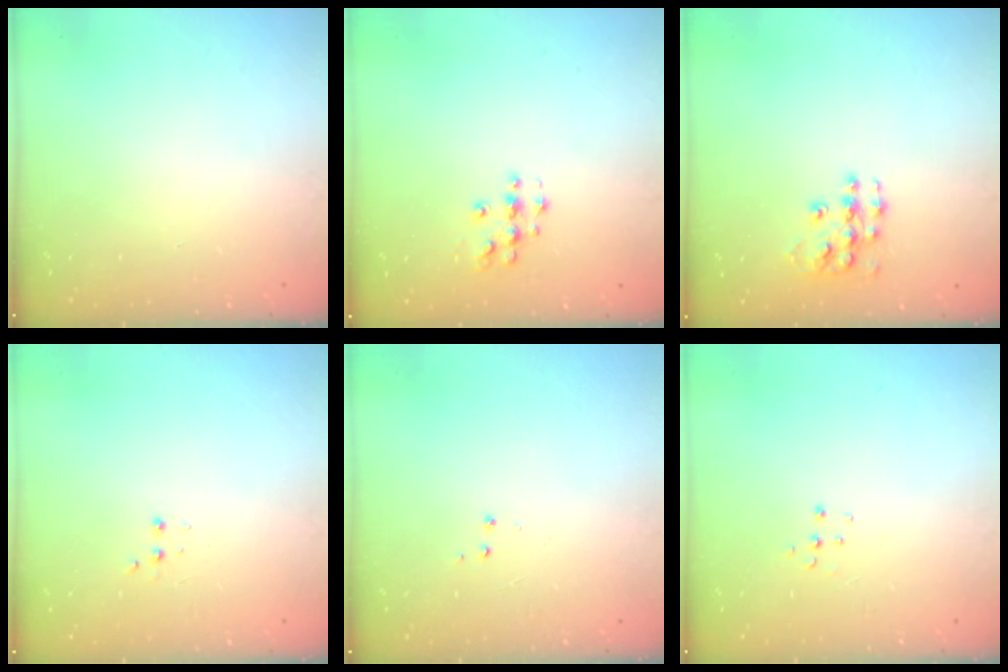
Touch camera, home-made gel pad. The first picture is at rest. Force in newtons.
{"total": 5.2, "press": 5.1, "slide": 0.5}
{"total": 10.0, "press": 10.0, "slide": 0.7}
{"total": 2.5, "press": 2.4, "slide": 0.8}
{"total": 3.3, "press": 3.3, "slide": 0.4}
{"total": 4.7, "press": 4.7, "slide": 0.4}